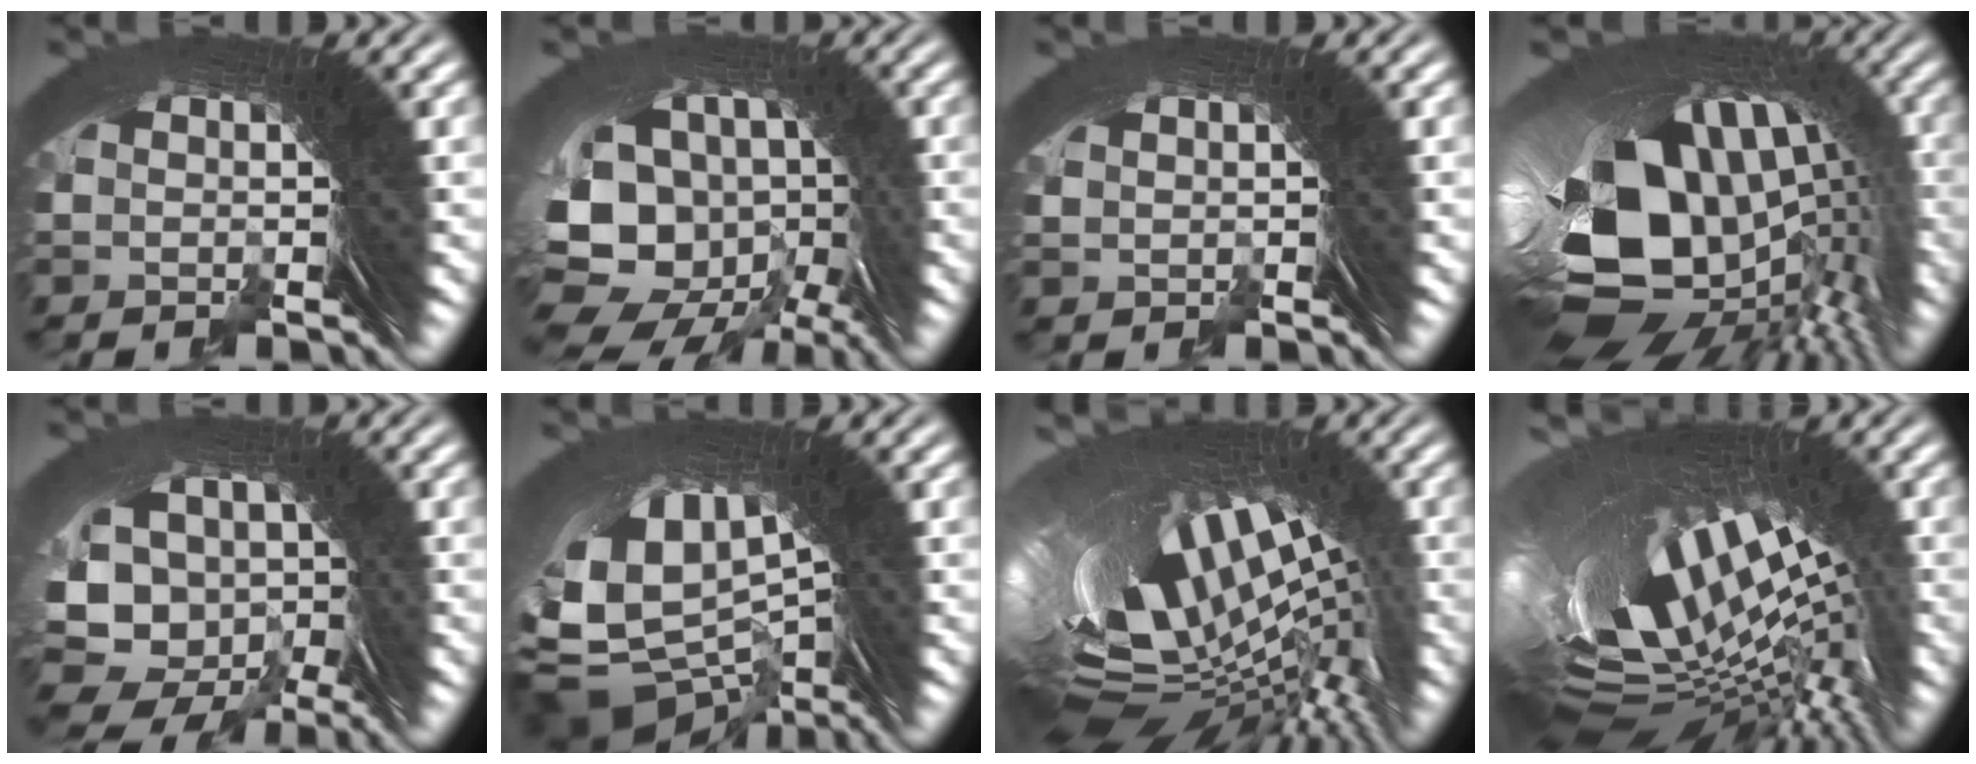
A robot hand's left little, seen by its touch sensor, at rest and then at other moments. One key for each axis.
{"total": 13.8, "fx": -4.6, "fy": 10.8, "fz": 7.3, "tx": -0.194, "ty": -0.082, "tz": -0.047}
{"total": 0.9, "fx": 0.1, "fy": 0.0, "fz": -0.9, "tx": 0.018, "ty": -0.004, "tz": 0.013}
{"total": 21.2, "fx": -3.7, "fy": 13.7, "fz": 15.8, "tx": -0.281, "ty": -0.057, "tz": -0.030}
{"total": 15.1, "fx": -3.3, "fy": 12.7, "fz": 7.4, "tx": -0.206, "ty": -0.079, "tz": -0.038}
{"total": 12.8, "fx": -2.6, "fy": 9.5, "fz": 8.1, "tx": -0.195, "ty": -0.069, "tz": -0.015}
{"total": 20.8, "fx": -1.4, "fy": 13.0, "fz": 16.2, "tx": -0.295, "ty": -0.046, "tz": -0.001}
{"total": 22.2, "fx": -0.6, "fy": 12.6, "fz": 18.2, "tx": -0.324, "ty": -0.037, "tz": 0.010}